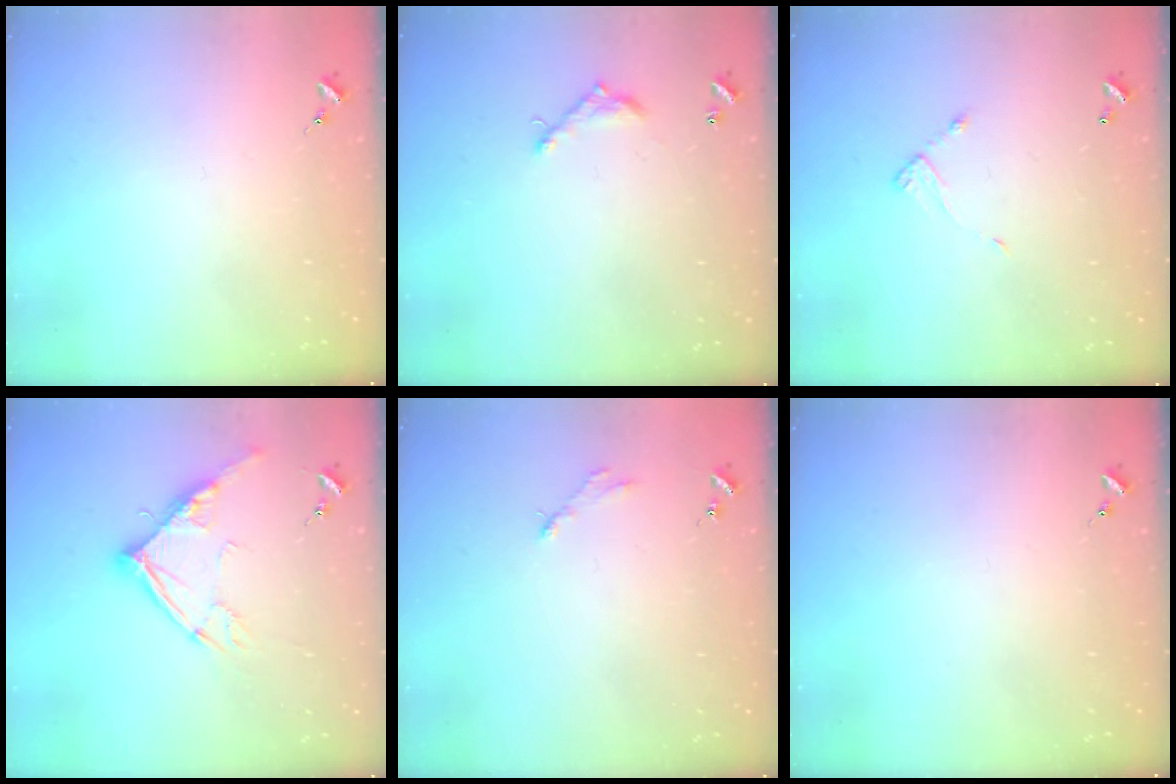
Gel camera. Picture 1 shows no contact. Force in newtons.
{"total": 7.3, "press": 7.3, "slide": 0.6}
{"total": 4.9, "press": 4.9, "slide": 0.4}
{"total": 12.9, "press": 12.8, "slide": 1.3}
{"total": 2.8, "press": 2.8, "slide": 0.4}
{"total": 0.0}